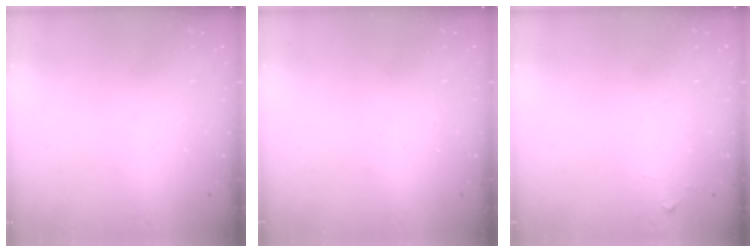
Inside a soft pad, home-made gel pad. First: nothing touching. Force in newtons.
{"total": 0.0}
{"total": 4.4, "press": 4.4, "slide": 0.7}